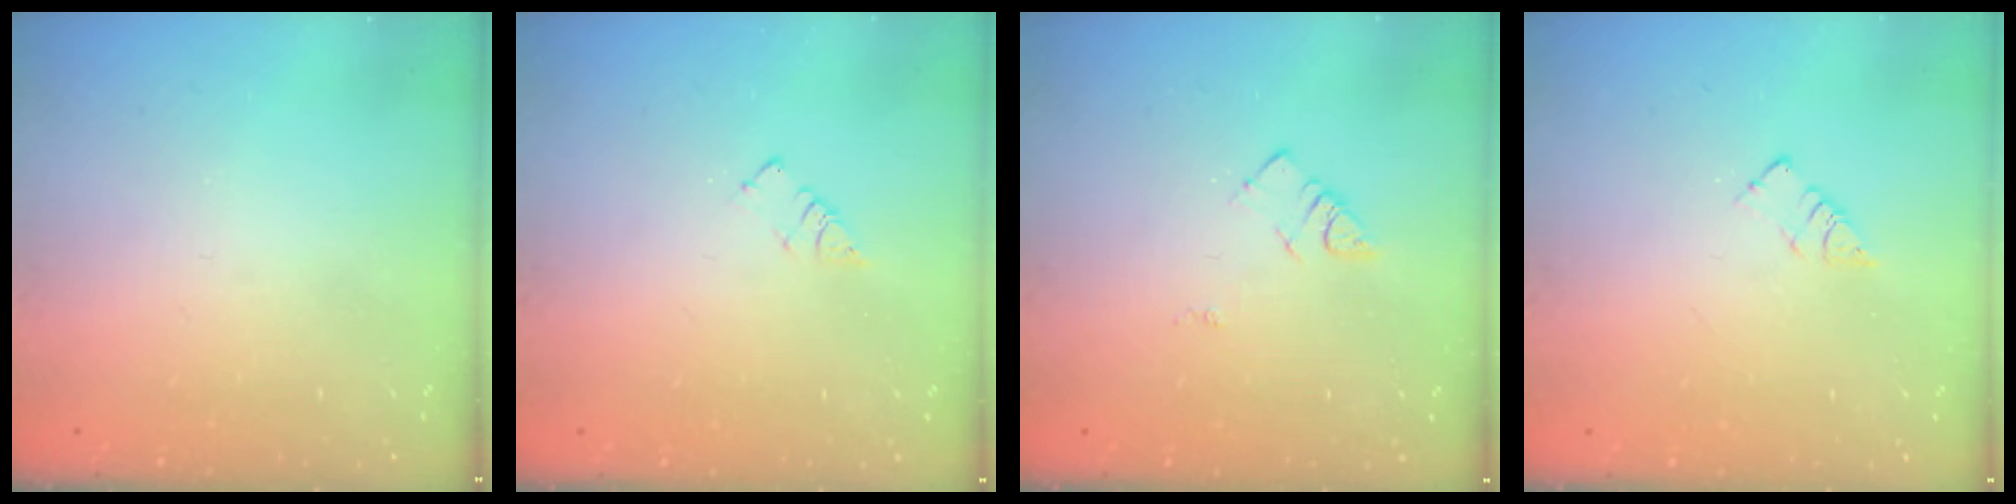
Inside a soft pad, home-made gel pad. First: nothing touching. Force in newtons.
{"total": 2.9, "press": 2.9, "slide": 0.4}
{"total": 3.9, "press": 3.9, "slide": 0.5}
{"total": 3.1, "press": 3.1, "slide": 0.2}